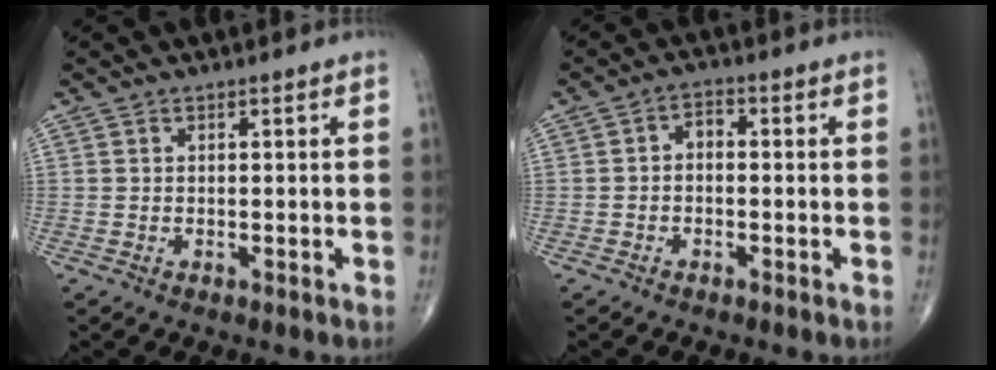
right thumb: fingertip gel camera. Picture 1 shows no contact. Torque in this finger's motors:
{"motor_torque": [-0.01, 0.01, 0.05, 0.17, 0.01]}